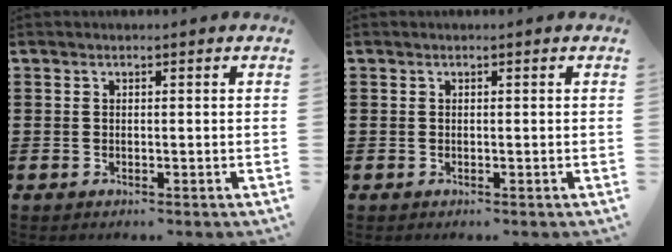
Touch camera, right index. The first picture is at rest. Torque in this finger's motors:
{"motor_torque": [0.22, 0.22, 0.00, 0.00]}